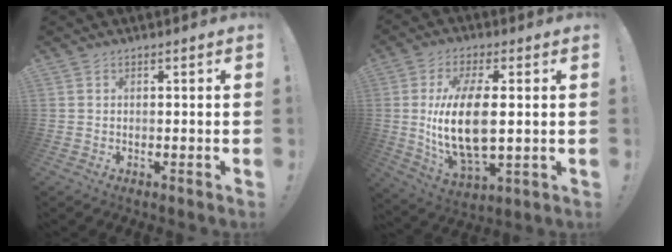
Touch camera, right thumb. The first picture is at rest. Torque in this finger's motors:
{"motor_torque": [-0.09, 1.18, 1.61, -0.62, 0.72]}